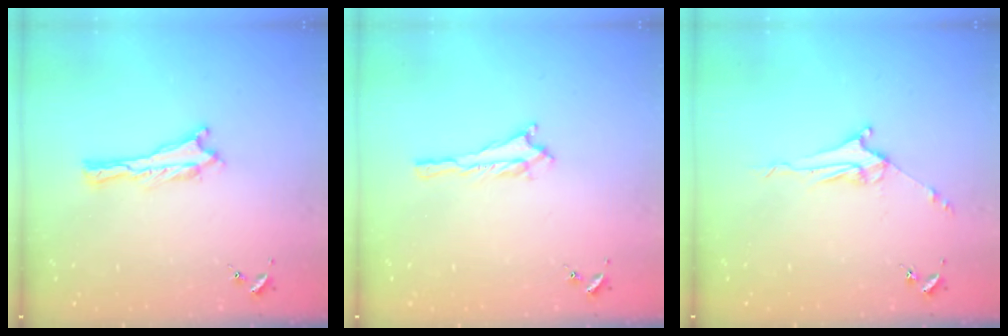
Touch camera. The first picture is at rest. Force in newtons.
{"total": 1.5, "press": 1.4, "slide": 0.2}
{"total": 5.1, "press": 5.1, "slide": 0.6}